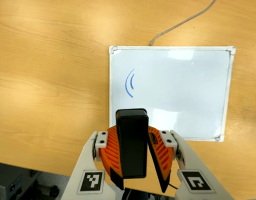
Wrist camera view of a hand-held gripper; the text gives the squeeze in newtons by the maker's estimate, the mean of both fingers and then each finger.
{"total": 8.0, "left": 8.4, "right": 7.6}